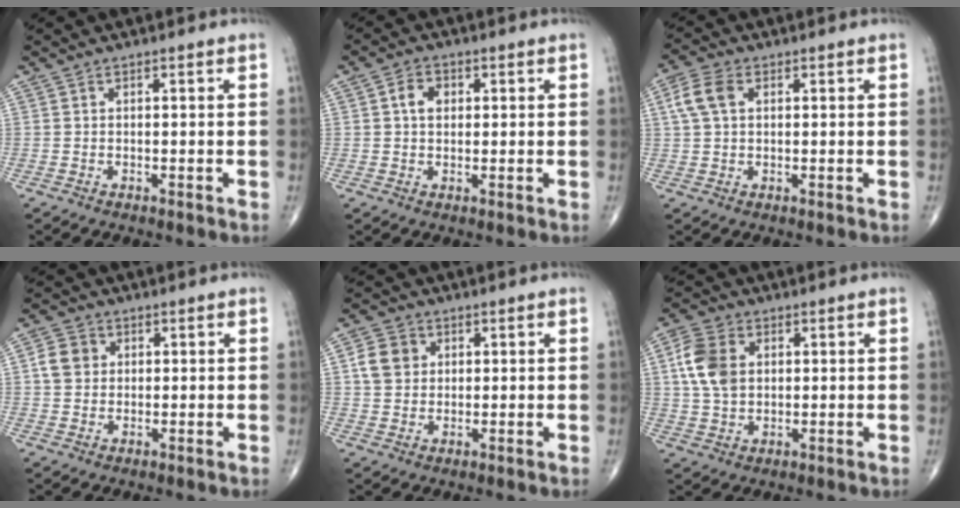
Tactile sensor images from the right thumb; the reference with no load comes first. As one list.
[{"total": 3.9, "force": [0.9, 2.9, 2.5], "torque": [-0.035, 0.007, 0.011]}, {"total": 5.8, "force": [1.7, 3.6, 4.2], "torque": [-0.095, 0.012, 0.032]}, {"total": 4.9, "force": [0.9, 4.3, 2.2], "torque": [-0.029, 0.006, 0.011]}, {"total": 5.9, "force": [1.4, 5.1, 2.7], "torque": [-0.032, 0.001, 0.021]}, {"total": 9.1, "force": [1.9, 6.5, 6.1], "torque": [-0.114, 0.004, 0.036]}]